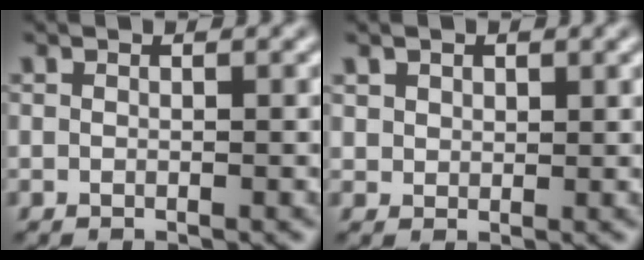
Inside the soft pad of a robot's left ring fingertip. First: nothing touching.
{"total": 1.8, "force": [1.1, 1.3, 0.4], "torque": [-0.013, -0.005, 0.027]}